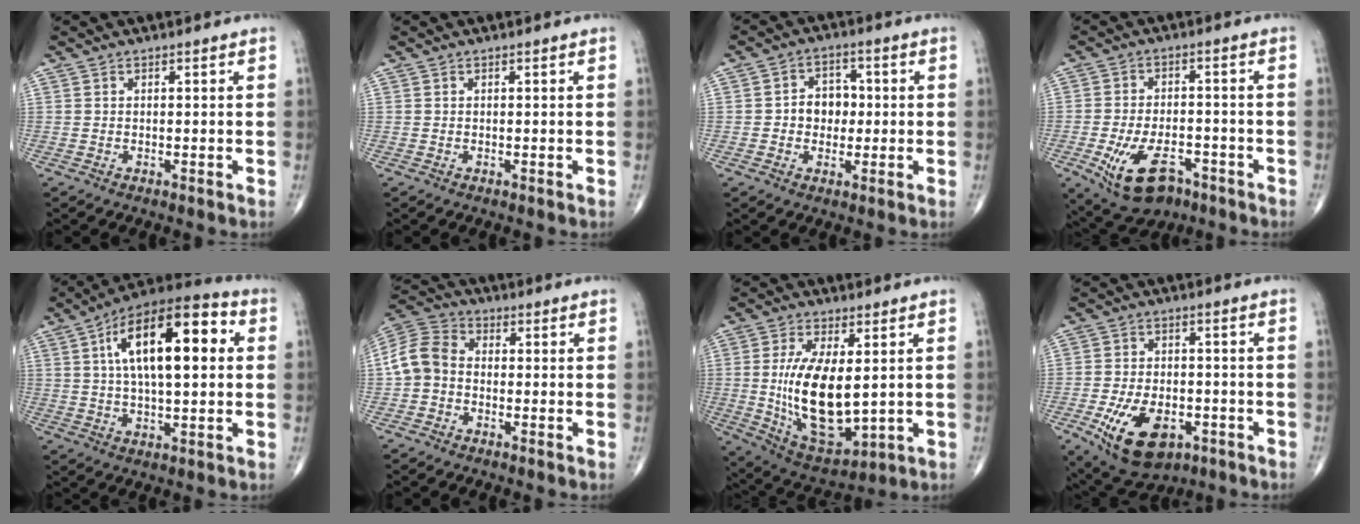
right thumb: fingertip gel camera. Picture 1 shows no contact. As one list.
[{"total": 0.0}, {"total": 6.1, "force": [-0.1, 4.9, 3.5], "torque": [-0.021, 0.014, -0.008]}, {"total": 11.9, "force": [-5.8, 6.7, 8.0], "torque": [-0.134, 0.021, -0.086]}, {"total": 20.2, "force": [4.5, 8.4, 17.8], "torque": [-0.274, 0.020, 0.063]}, {"total": 8.3, "force": [-1.1, 6.5, 4.9], "torque": [-0.090, 0.027, -0.038]}, {"total": 16.6, "force": [0.7, 7.7, 14.7], "torque": [-0.256, -0.022, 0.032]}, {"total": 13.5, "force": [-5.4, 7.9, 9.5], "torque": [-0.150, 0.012, -0.078]}]